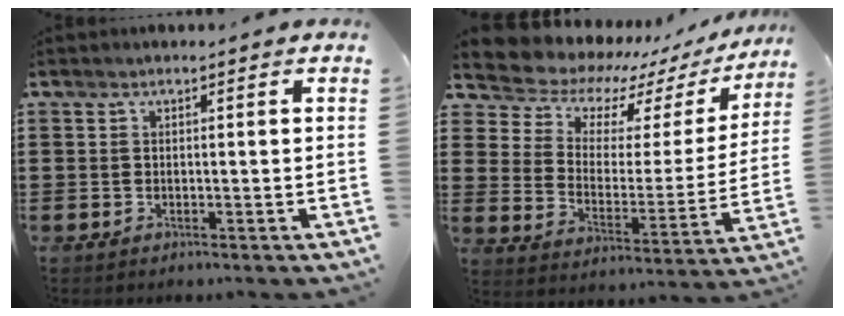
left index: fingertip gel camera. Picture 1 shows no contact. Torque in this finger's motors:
{"motor_torque": [2.14, 0.00, 1.05, 0.21]}